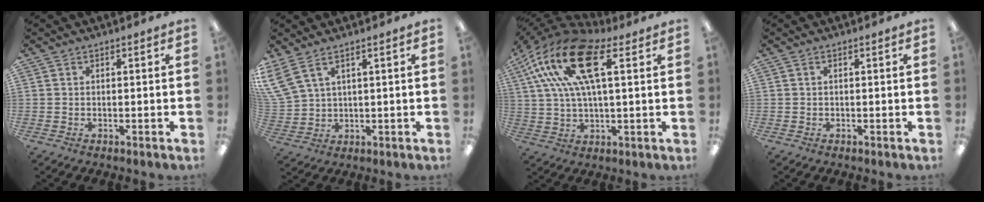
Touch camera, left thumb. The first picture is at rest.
{"total": 6.4, "force": [4.1, 2.8, 4.0], "torque": [-0.089, -0.013, 0.078]}
{"total": 20.4, "force": [8.6, 8.6, 16.4], "torque": [-0.342, -0.009, 0.143]}
{"total": 0.0}